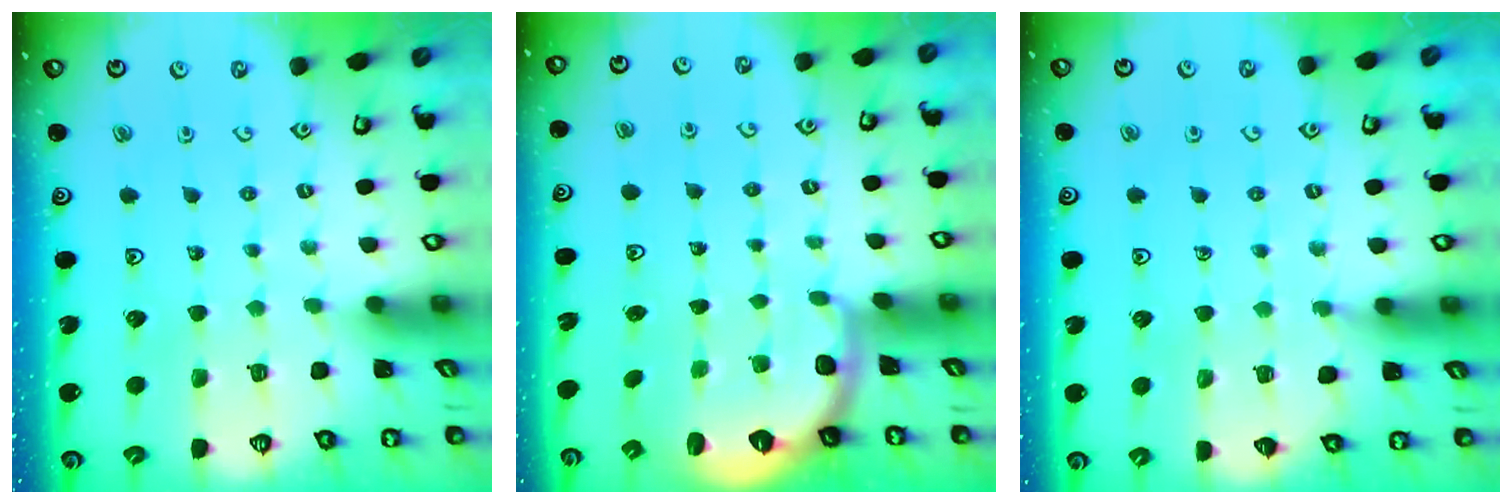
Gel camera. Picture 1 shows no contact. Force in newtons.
{"total": 2.8, "press": 2.0, "slide": 2.0}
{"total": 5.9, "press": 5.8, "slide": 1.1}